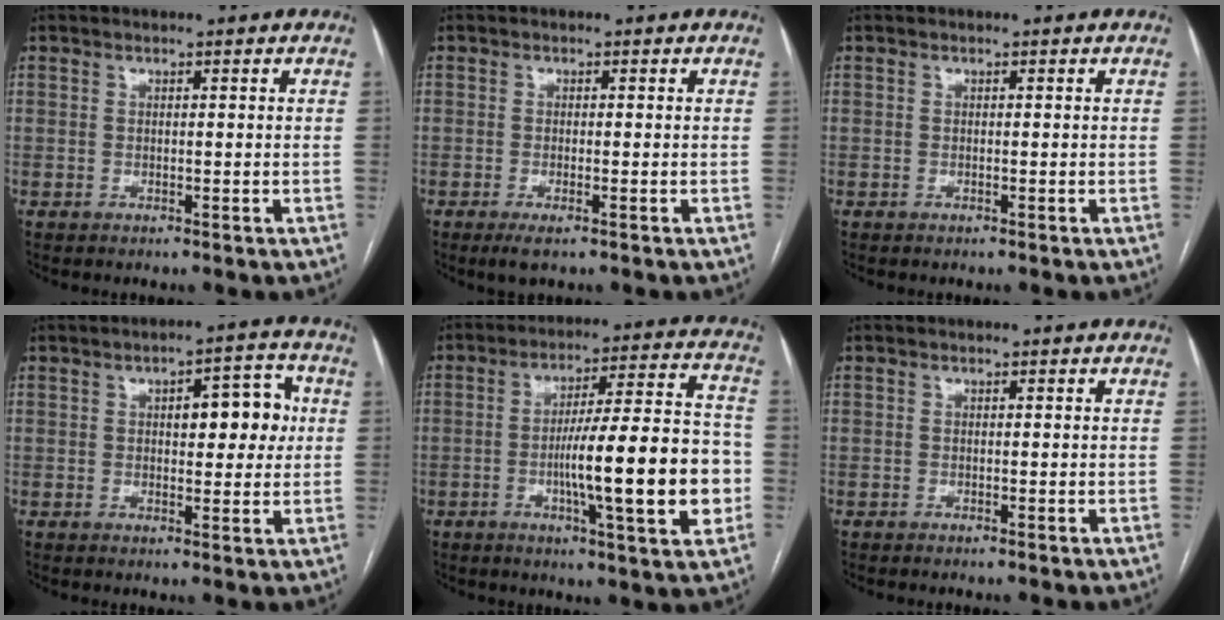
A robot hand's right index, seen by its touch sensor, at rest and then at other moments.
{"total": 2.1, "force": [-1.2, 0.2, 1.7], "torque": [-0.028, -0.005, -0.018]}
{"total": 0.0}
{"total": 7.6, "force": [1.4, 3.0, 6.8], "torque": [-0.083, 0.024, 0.019]}
{"total": 17.5, "force": [-3.5, 1.8, 17.1], "torque": [-0.253, 0.015, -0.050]}
{"total": 0.0}